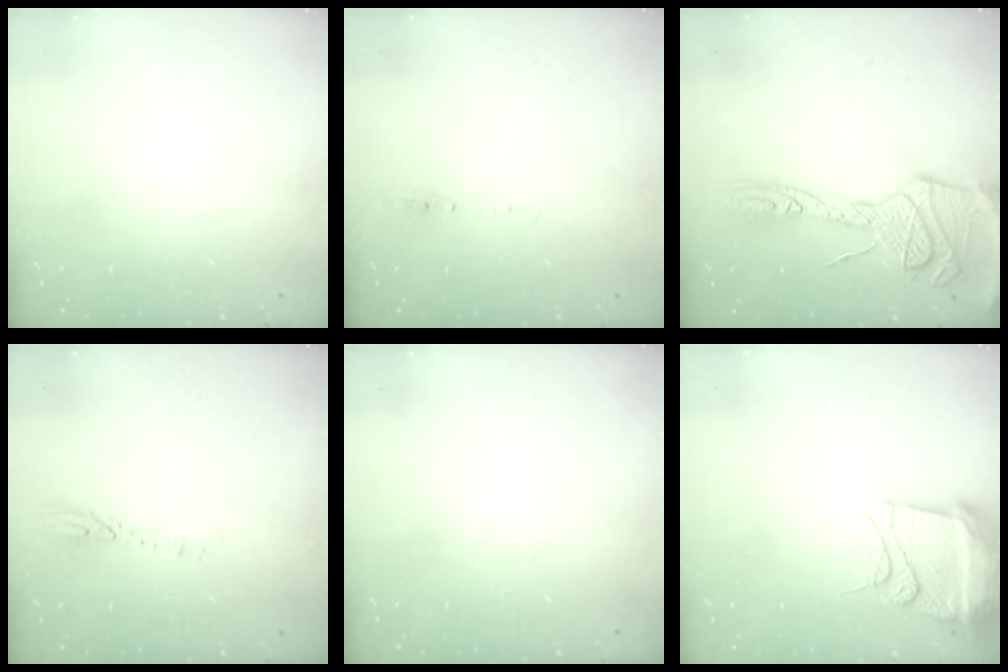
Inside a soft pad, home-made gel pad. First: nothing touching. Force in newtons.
{"total": 4.8, "press": 4.6, "slide": 1.6}
{"total": 22.2, "press": 22.1, "slide": 2.0}
{"total": 3.5, "press": 3.4, "slide": 0.3}
{"total": 0.0}
{"total": 13.1, "press": 13.1, "slide": 1.4}